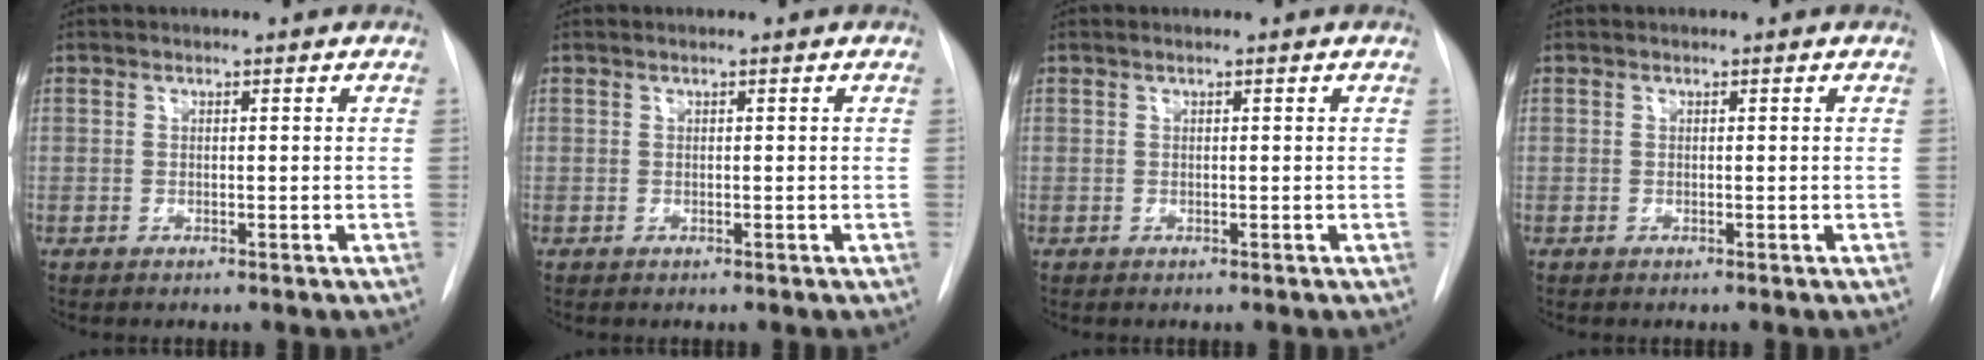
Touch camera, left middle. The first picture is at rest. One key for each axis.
{"total": 0.0}
{"total": 0.0}
{"total": 0.0}